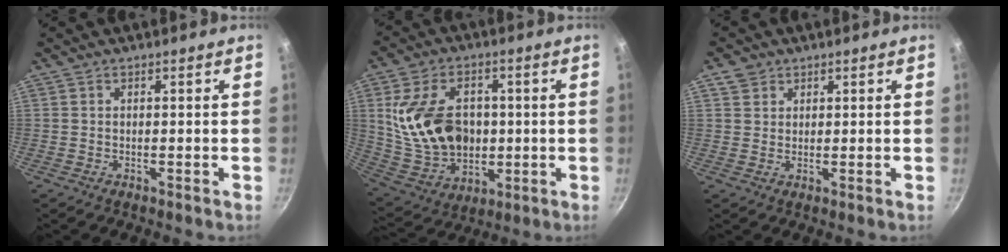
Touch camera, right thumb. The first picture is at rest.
{"total": 18.7, "force": [1.7, 13.2, 13.1], "torque": [-0.219, 0.000, 0.047]}
{"total": 3.1, "force": [1.6, 2.6, 0.8], "torque": [0.003, 0.002, 0.027]}